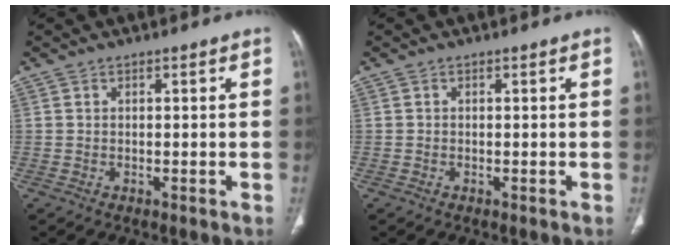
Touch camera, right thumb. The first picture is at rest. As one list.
[{"total": 0.0}]